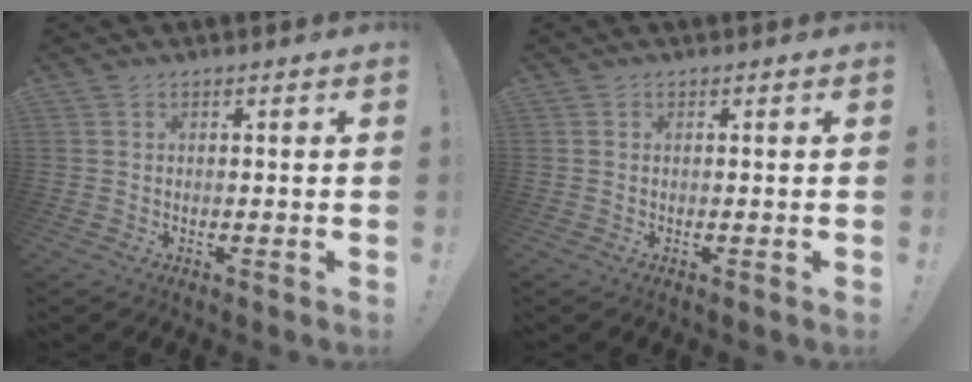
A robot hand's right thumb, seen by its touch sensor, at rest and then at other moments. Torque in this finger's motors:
{"motor_torque": [0.16, 0.03, 0.20, -0.27, 0.03]}